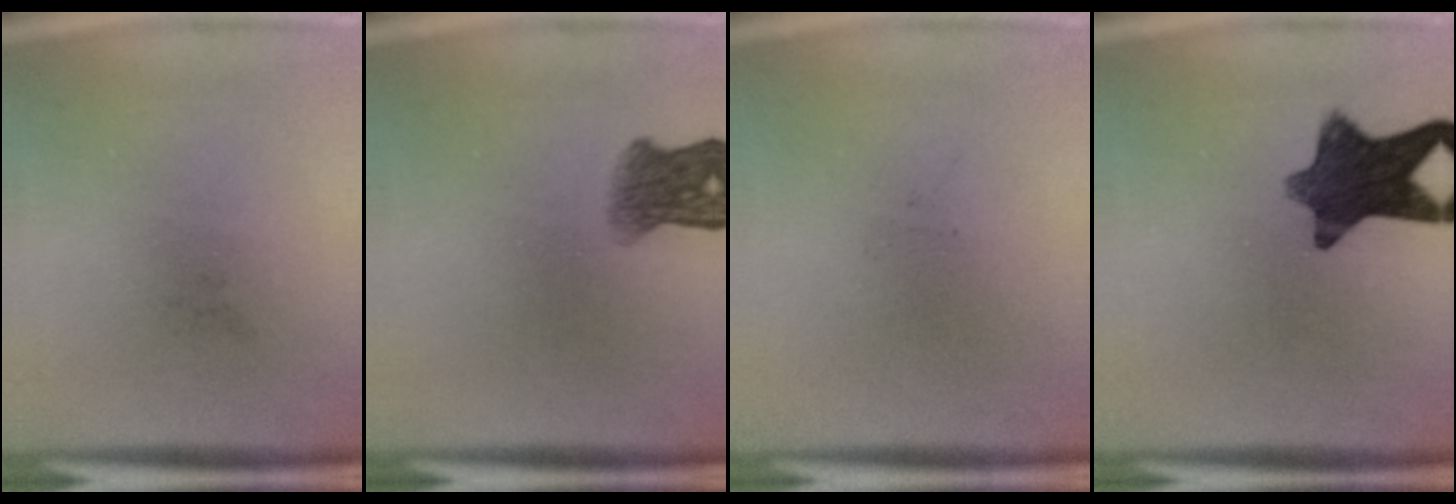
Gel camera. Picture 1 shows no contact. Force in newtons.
{"total": 4.7}
{"total": 0.0}
{"total": 10.7}